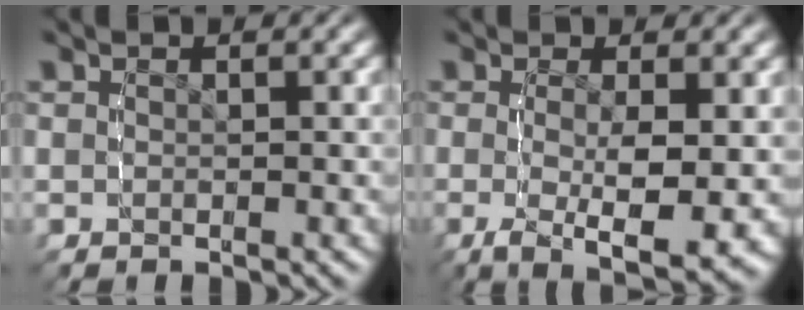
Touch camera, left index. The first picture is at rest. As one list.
[{"total": 6.6, "force": [-2.6, 1.9, 5.8], "torque": [-0.096, -0.033, -0.024]}]